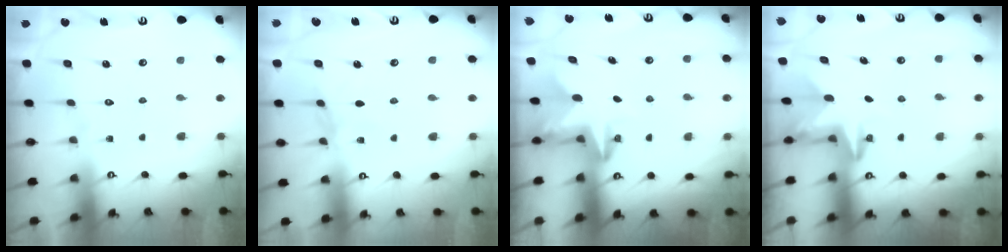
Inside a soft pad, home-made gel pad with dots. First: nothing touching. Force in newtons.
{"total": 3.0, "press": 2.9, "slide": 0.4}
{"total": 2.9, "press": 2.8, "slide": 0.6}
{"total": 2.9, "press": 2.8, "slide": 0.7}